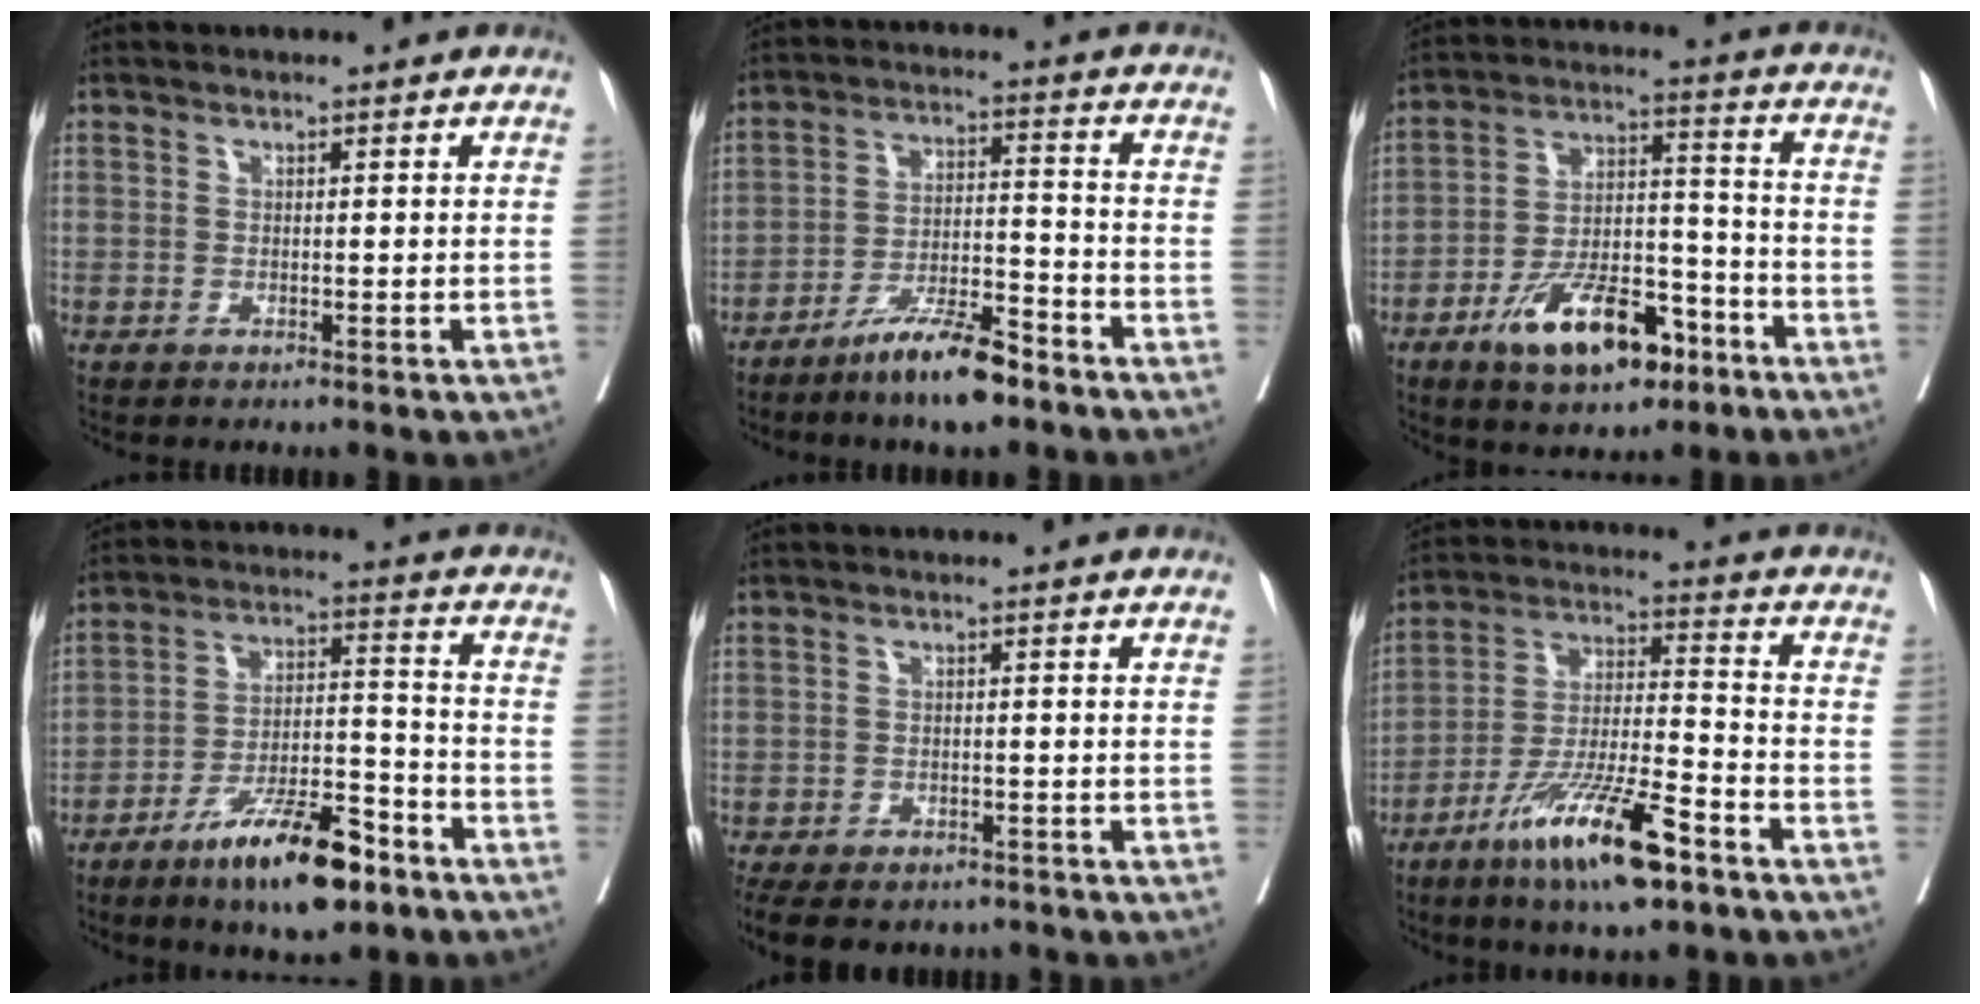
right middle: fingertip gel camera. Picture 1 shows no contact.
{"total": 8.7, "force": [-6.6, 1.2, 5.5], "torque": [-0.098, -0.006, -0.121]}
{"total": 14.0, "force": [-8.2, 5.6, 9.8], "torque": [-0.169, 0.010, -0.135]}
{"total": 13.5, "force": [-9.1, 3.2, 9.5], "torque": [-0.161, 0.002, -0.155]}
{"total": 12.7, "force": [-9.9, 5.9, 5.4], "torque": [-0.120, -0.011, -0.127]}
{"total": 14.7, "force": [-9.2, 2.1, 11.3], "torque": [-0.215, -0.026, -0.167]}